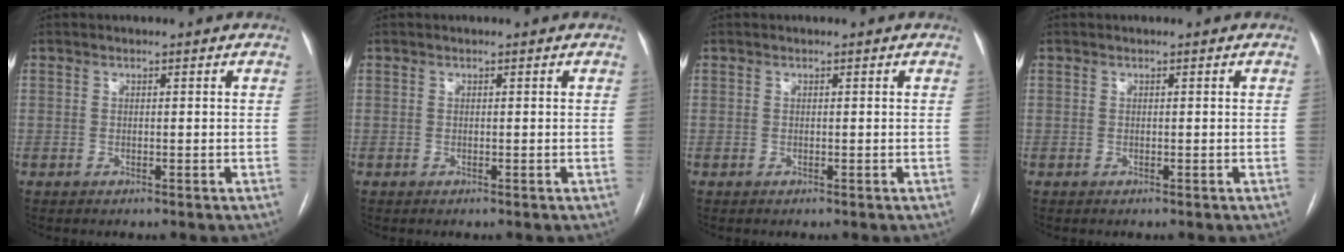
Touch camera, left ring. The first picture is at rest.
{"total": 0.0}
{"total": 0.0}
{"total": 0.0}